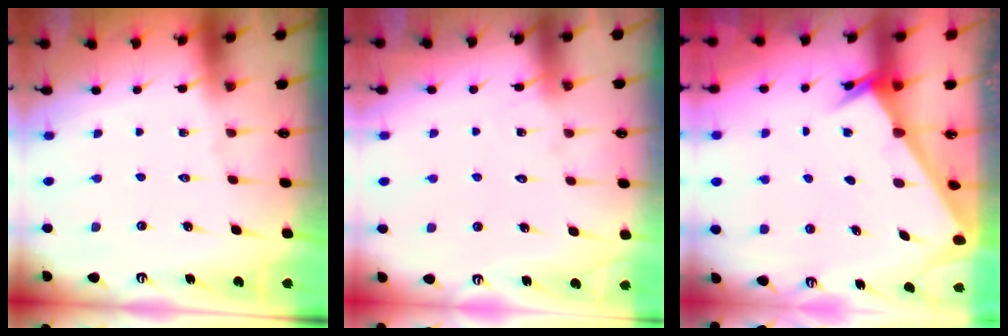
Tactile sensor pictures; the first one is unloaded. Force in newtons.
{"total": 6.0, "press": 6.0, "slide": 0.5}
{"total": 2.1, "press": 2.1, "slide": 0.3}